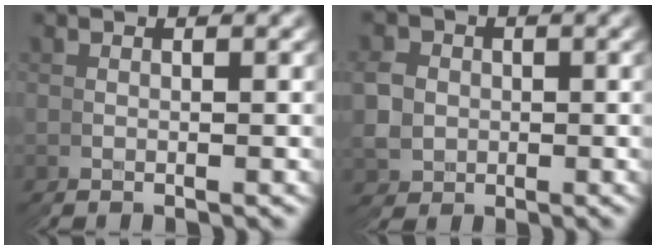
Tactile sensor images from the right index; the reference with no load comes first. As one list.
[{"total": 5.8, "force": [0.1, 5.8, 0.6], "torque": [-0.007, -0.023, 0.009]}]